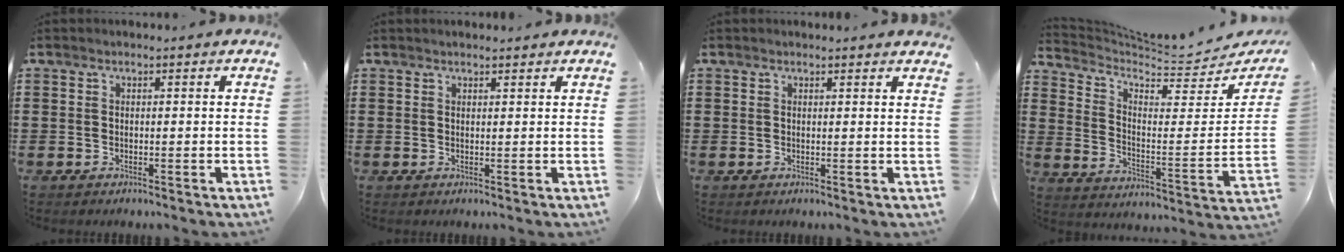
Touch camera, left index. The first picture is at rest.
{"total": 1.0, "force": [1.0, 0.1, 0.2], "torque": [-0.004, 0.000, 0.019]}
{"total": 1.1, "force": [1.1, 0.0, 0.3], "torque": [-0.007, -0.001, 0.021]}
{"total": 5.2, "force": [4.7, 1.0, 1.8], "torque": [-0.058, -0.049, 0.075]}